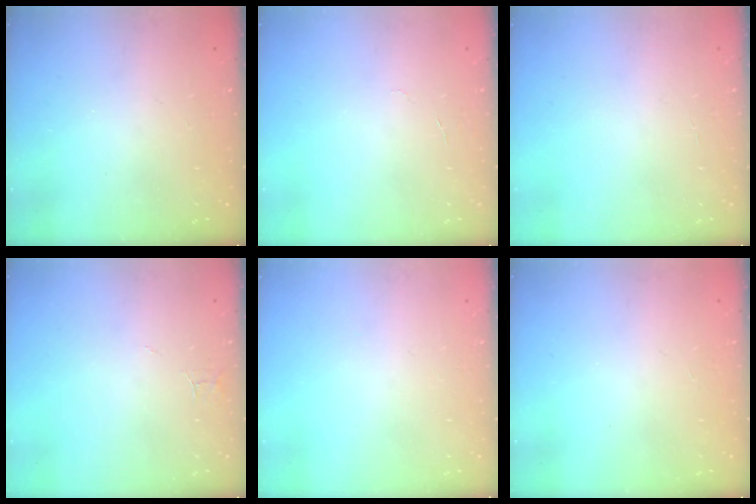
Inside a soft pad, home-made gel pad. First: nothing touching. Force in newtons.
{"total": 4.0, "press": 3.9, "slide": 0.4}
{"total": 0.9, "press": 0.9, "slide": 0.1}
{"total": 3.5, "press": 3.5, "slide": 0.2}
{"total": 0.0}
{"total": 0.0}